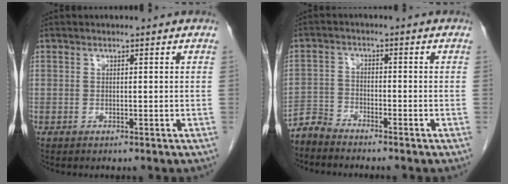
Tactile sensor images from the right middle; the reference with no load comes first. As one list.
[{"total": 3.3, "force": [-3.3, 0.4, -0.1], "torque": [0.007, -0.012, -0.068]}]